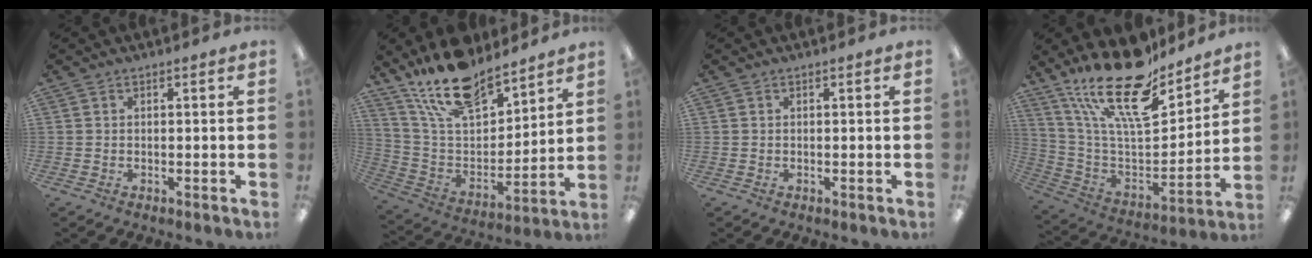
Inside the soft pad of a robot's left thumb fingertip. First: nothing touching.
{"total": 19.3, "force": [15.4, 7.8, 8.5], "torque": [-0.169, -0.089, 0.278]}
{"total": 0.0}
{"total": 23.9, "force": [17.2, 8.6, 14.1], "torque": [-0.270, -0.112, 0.299]}